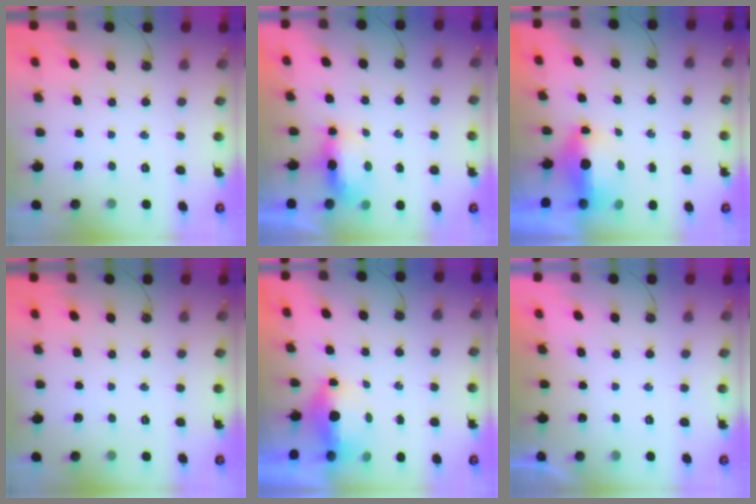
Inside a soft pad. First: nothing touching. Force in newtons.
{"total": 8.5, "press": 6.8, "slide": 5.0}
{"total": 14.2, "press": 7.5, "slide": 12.0}
{"total": 0.0}
{"total": 4.7, "press": 4.5, "slide": 1.2}
{"total": 0.0}